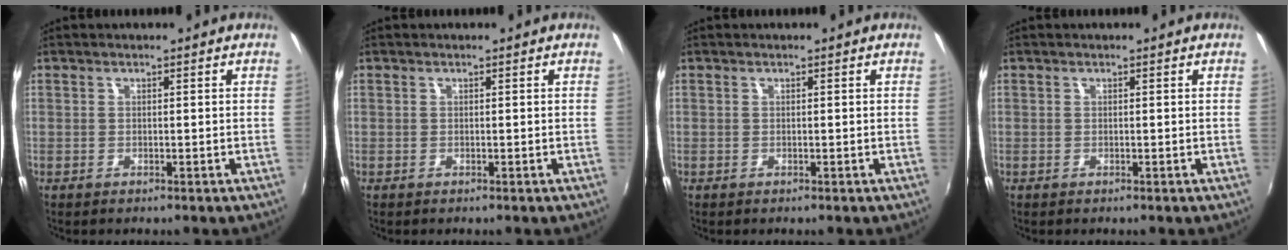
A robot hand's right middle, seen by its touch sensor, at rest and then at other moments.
{"total": 0.0}
{"total": 0.0}
{"total": 0.0}